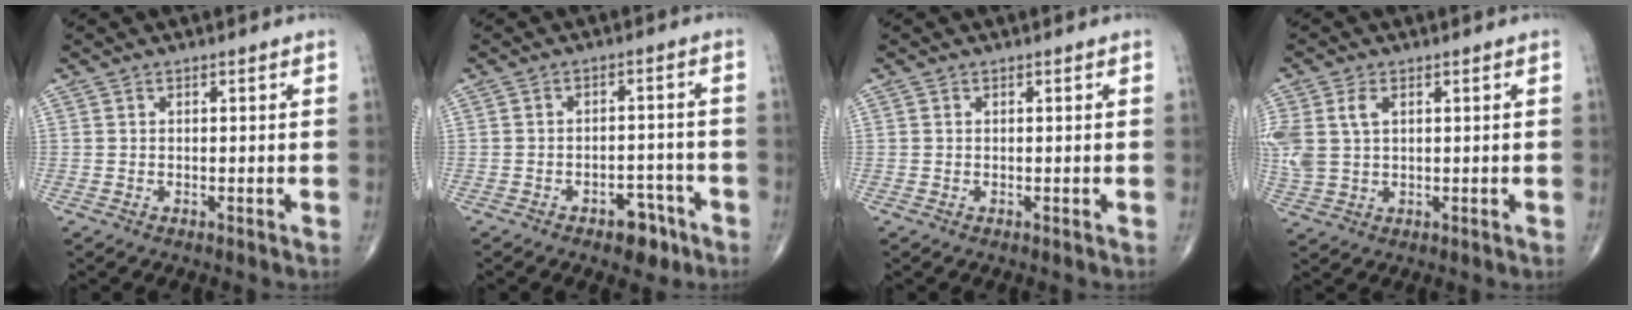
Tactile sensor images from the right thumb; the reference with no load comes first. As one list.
[{"total": 5.5, "force": [-3.5, 3.0, 3.0], "torque": [-0.018, 0.028, -0.047]}, {"total": 0.0}, {"total": 7.7, "force": [2.0, 4.9, 5.6], "torque": [-0.145, 0.009, 0.050]}]